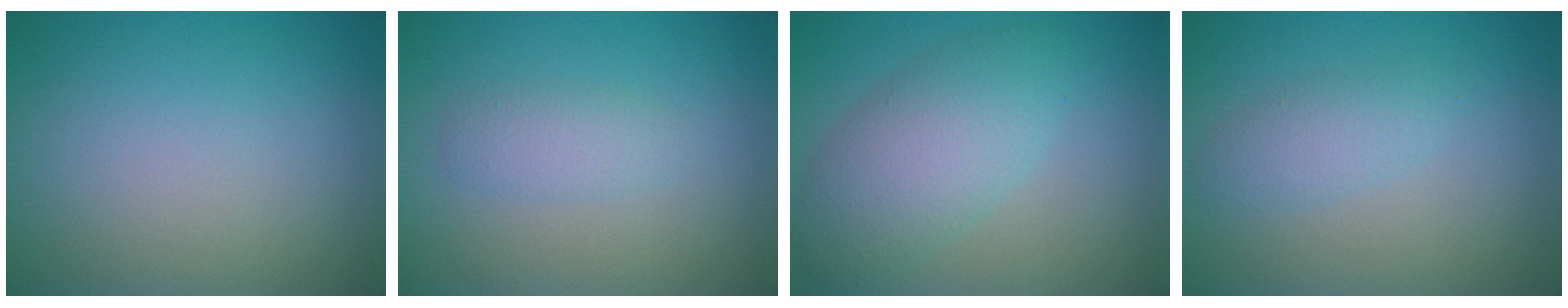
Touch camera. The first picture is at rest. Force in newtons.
{"total": 1.7, "press": 1.7, "slide": 0.1}
{"total": 5.3, "press": 5.3, "slide": 0.1}
{"total": 2.0, "press": 2.0, "slide": 0.1}